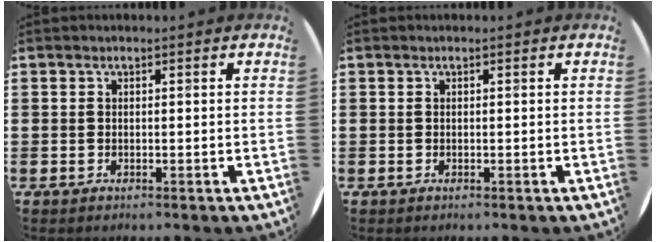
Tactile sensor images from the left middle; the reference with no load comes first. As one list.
[{"total": 0.0}]